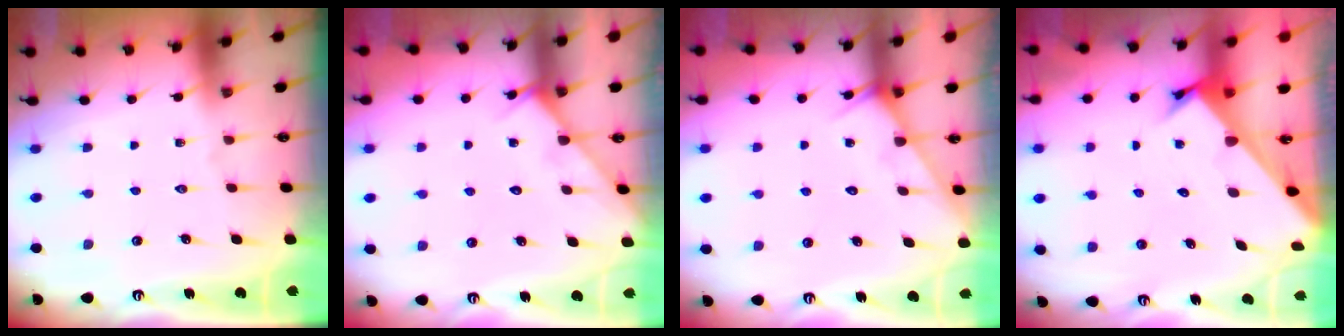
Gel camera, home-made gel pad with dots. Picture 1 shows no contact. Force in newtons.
{"total": 5.4, "press": 5.4, "slide": 0.3}
{"total": 5.5, "press": 5.5, "slide": 0.4}
{"total": 2.7, "press": 2.7, "slide": 0.3}